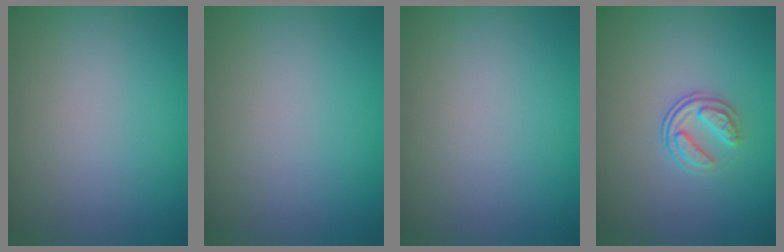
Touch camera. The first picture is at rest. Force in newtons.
{"total": 0.0}
{"total": 0.0}
{"total": 2.3, "press": 1.7, "slide": 1.6}